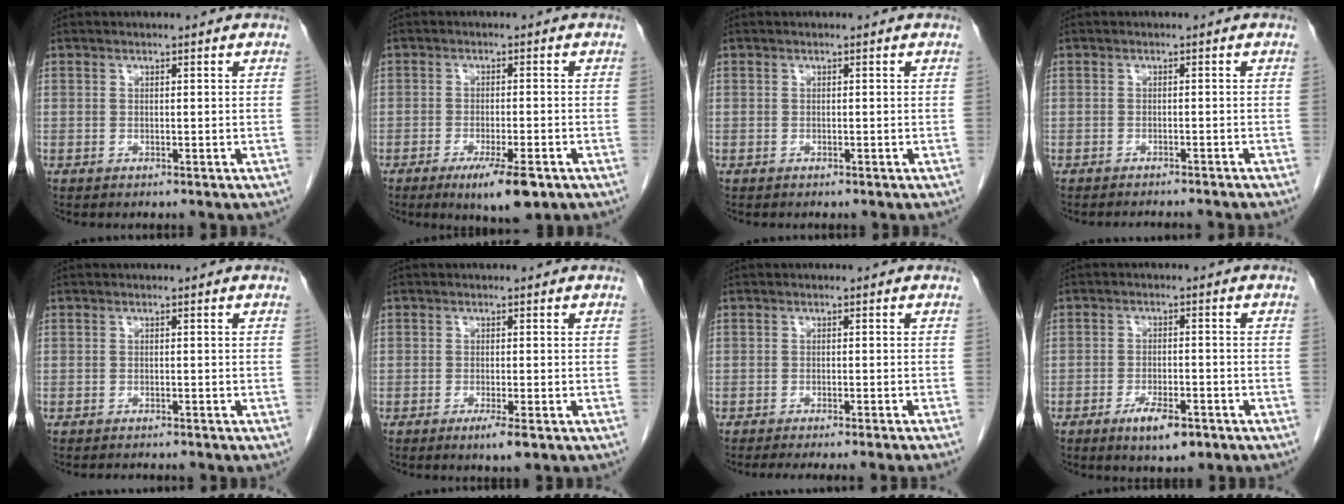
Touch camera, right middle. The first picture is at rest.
{"total": 6.7, "force": [-3.9, 1.3, 5.3], "torque": [-0.086, -0.012, -0.055]}
{"total": 0.0}
{"total": 4.6, "force": [-4.3, 0.1, 1.6], "torque": [-0.013, -0.004, -0.055]}
{"total": 1.6, "force": [-1.6, 0.1, 0.2], "torque": [0.001, -0.004, -0.021]}
{"total": 2.0, "force": [-1.2, 0.2, 1.6], "torque": [-0.026, -0.004, -0.019]}
{"total": 8.3, "force": [-7.3, -1.1, 3.9], "torque": [-0.019, -0.016, -0.099]}
{"total": 5.6, "force": [-3.4, 1.6, 4.1], "torque": [-0.074, -0.005, -0.050]}